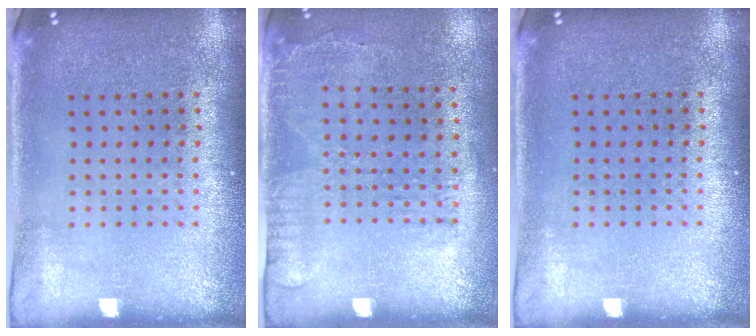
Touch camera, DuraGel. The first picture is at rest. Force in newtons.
{"total": 1.7, "press": 1.2, "slide": 1.2}
{"total": 0.0}